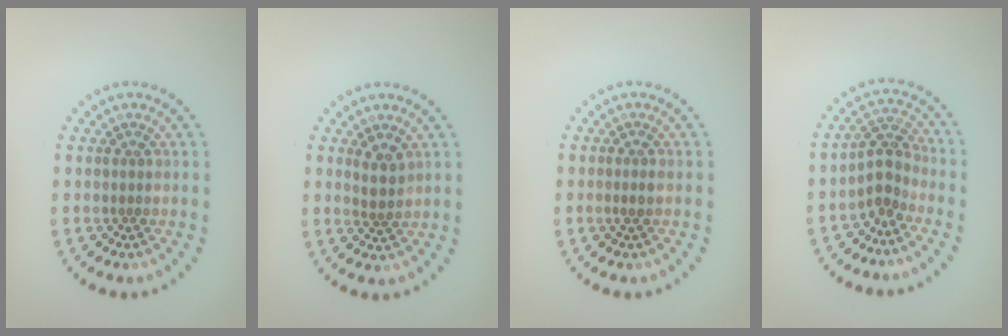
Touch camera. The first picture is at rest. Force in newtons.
{"total": 1.7, "press": 1.4, "slide": 1.0}
{"total": 1.0, "press": 0.8, "slide": 0.5}
{"total": 2.5, "press": 2.0, "slide": 1.5}